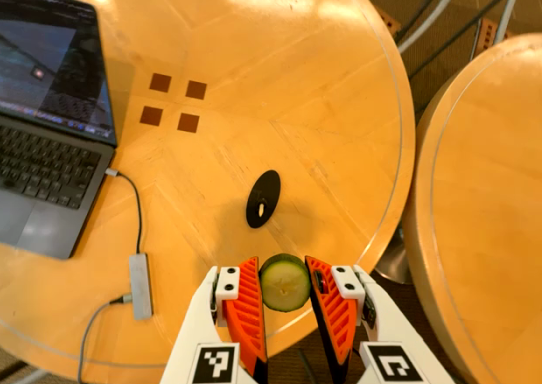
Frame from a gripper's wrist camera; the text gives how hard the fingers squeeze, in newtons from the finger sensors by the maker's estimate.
{"total": 8.1, "left": 8.1, "right": 8.1}